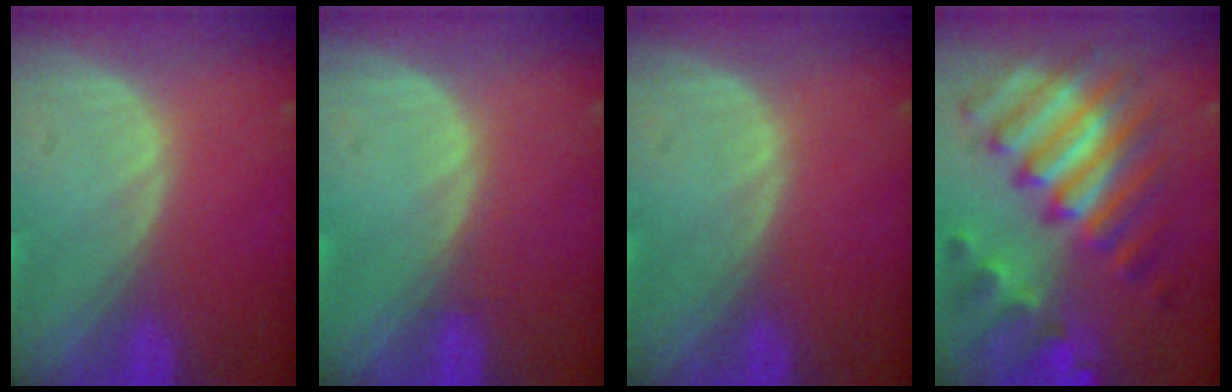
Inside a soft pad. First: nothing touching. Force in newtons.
{"total": 0.6, "press": 0.6, "slide": 0.2}
{"total": 0.0}
{"total": 11.3, "press": 11.3, "slide": 1.0}